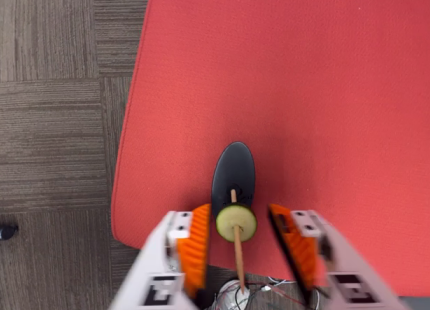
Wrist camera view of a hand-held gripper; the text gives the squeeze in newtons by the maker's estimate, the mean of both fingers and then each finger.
{"total": 8.1, "left": 7.9, "right": 8.3}